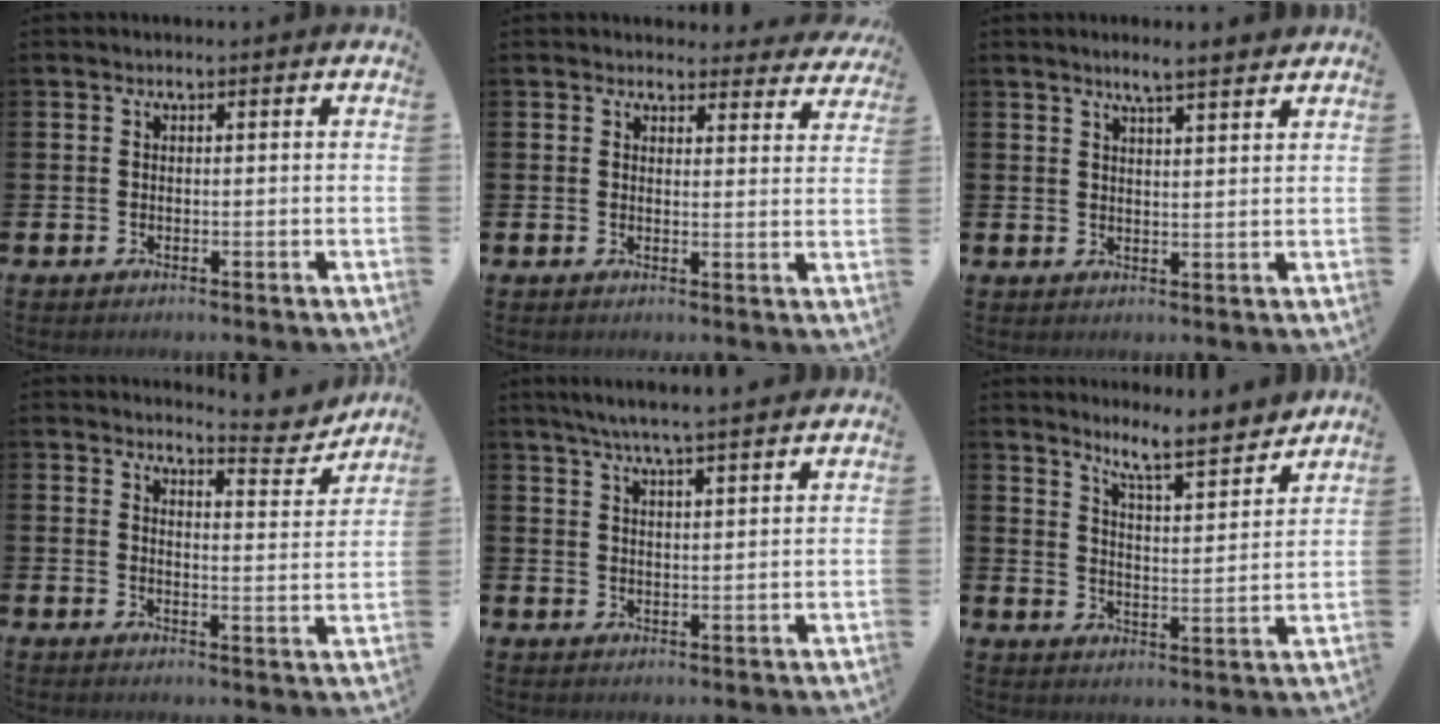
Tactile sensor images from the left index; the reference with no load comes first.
{"total": 3.2, "force": [3.0, 1.1, 0.0], "torque": [0.007, -0.022, 0.050]}
{"total": 4.2, "force": [3.9, 0.0, 1.5], "torque": [-0.028, -0.017, 0.066]}
{"total": 4.7, "force": [4.6, 0.6, 1.0], "torque": [-0.009, -0.035, 0.073]}
{"total": 5.5, "force": [5.3, -0.2, 1.7], "torque": [-0.046, -0.020, 0.093]}
{"total": 7.5, "force": [7.1, 0.5, 2.5], "torque": [-0.063, -0.055, 0.121]}